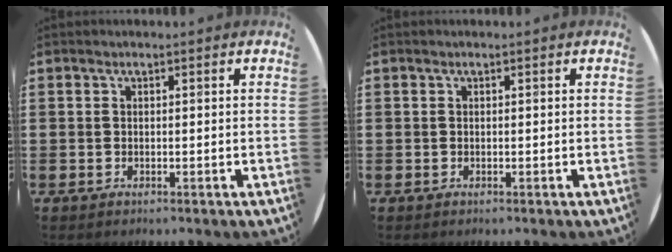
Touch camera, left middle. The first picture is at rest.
{"total": 0.0}